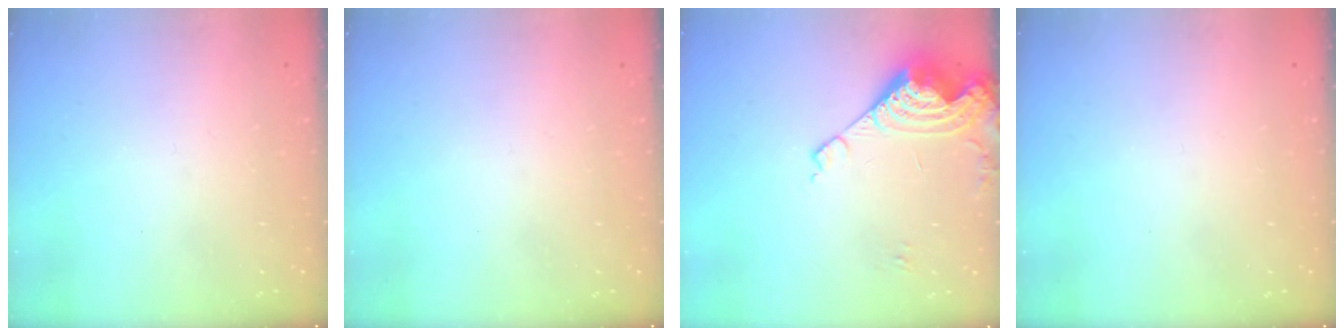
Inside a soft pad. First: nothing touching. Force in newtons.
{"total": 0.0}
{"total": 15.1, "press": 15.0, "slide": 1.8}
{"total": 0.0}